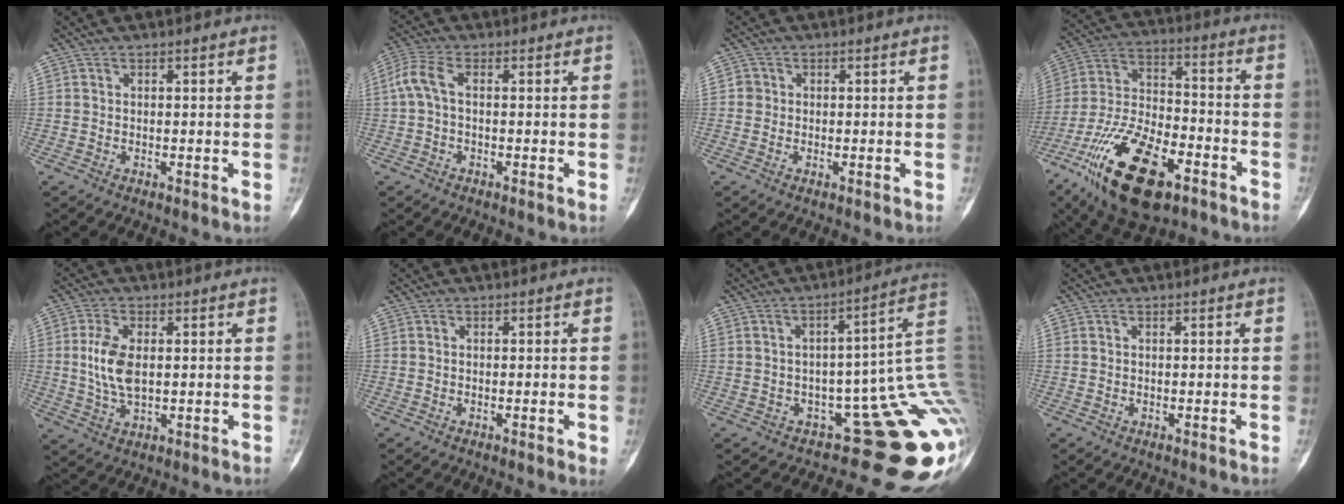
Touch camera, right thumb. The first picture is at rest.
{"total": 5.0, "force": [0.3, 2.7, 4.2], "torque": [-0.101, 0.011, -0.003]}
{"total": 1.6, "force": [-0.1, 1.6, 0.3], "torque": [0.009, 0.006, -0.006]}
{"total": 22.4, "force": [-12.0, 10.2, 15.9], "torque": [-0.309, 0.051, -0.212]}
{"total": 7.8, "force": [0.6, 4.4, 6.5], "torque": [-0.129, -0.004, 0.015]}
{"total": 1.2, "force": [-0.3, 0.4, 1.1], "torque": [-0.010, -0.002, -0.004]}
{"total": 19.2, "force": [-4.4, 8.0, 16.9], "torque": [-0.119, 0.071, -0.044]}
{"total": 0.0}